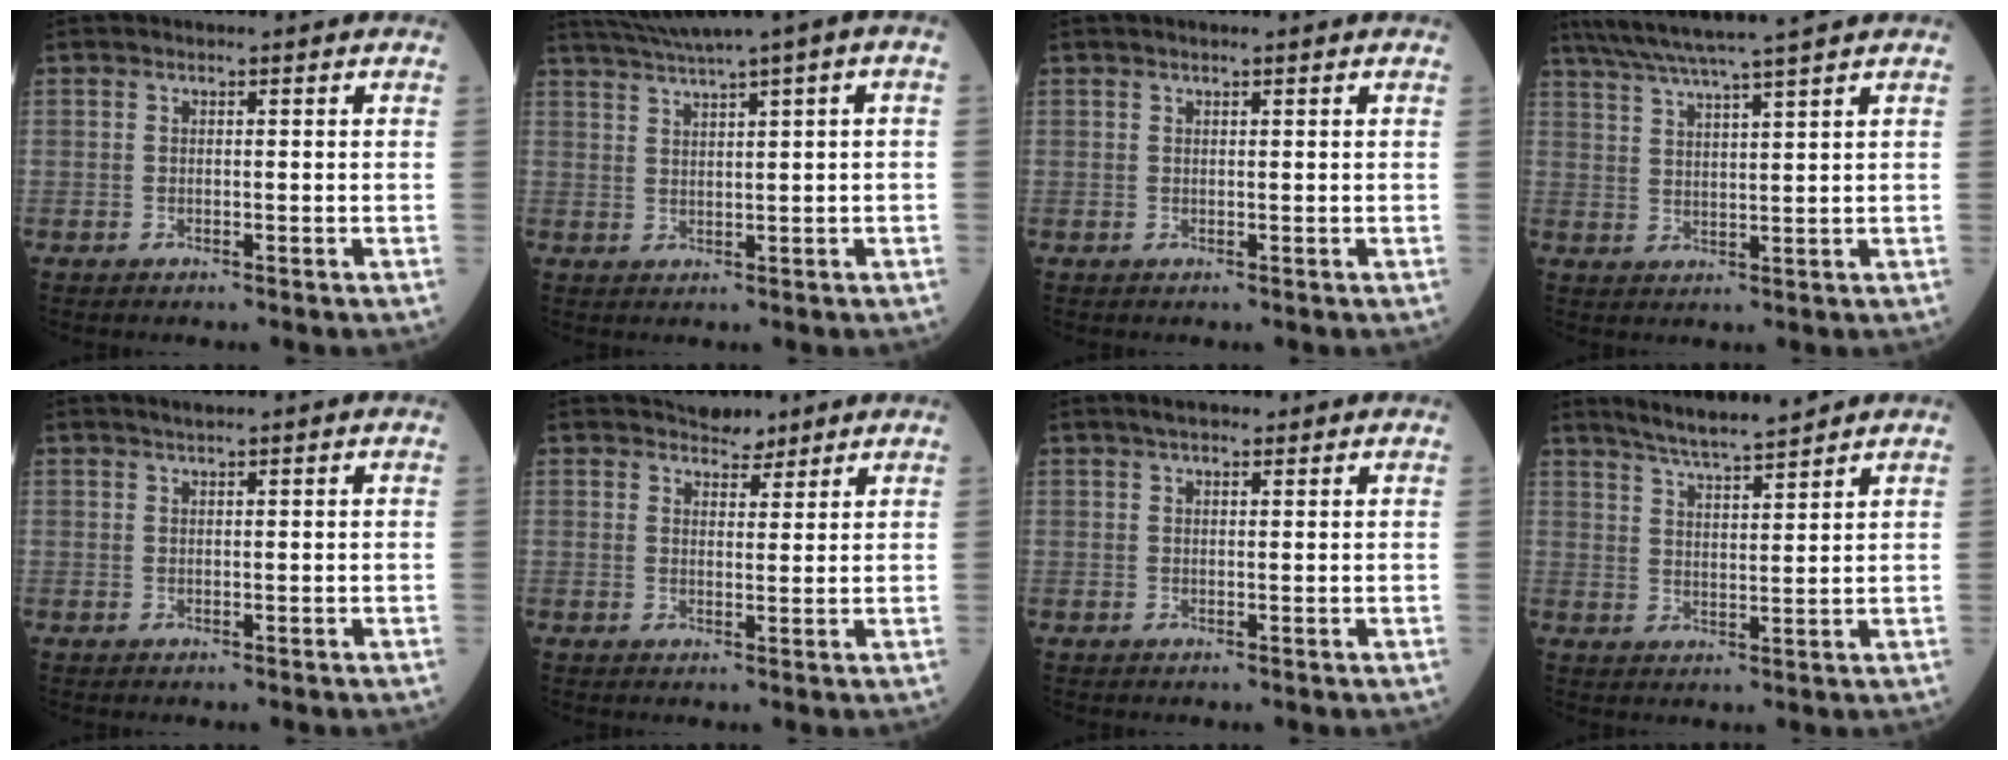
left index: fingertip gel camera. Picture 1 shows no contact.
{"total": 6.8, "force": [4.5, -1.0, 5.0], "torque": [-0.086, 0.026, 0.079]}
{"total": 1.5, "force": [1.3, 0.1, 0.7], "torque": [-0.009, 0.015, 0.020]}
{"total": 11.5, "force": [9.7, -1.1, 6.0], "torque": [-0.102, 0.024, 0.151]}
{"total": 0.9, "force": [0.8, 0.0, 0.4], "torque": [-0.009, 0.003, 0.018]}
{"total": 3.6, "force": [3.1, 1.6, 0.7], "torque": [-0.008, 0.005, 0.046]}
{"total": 3.1, "force": [2.4, 1.0, 1.7], "torque": [-0.028, 0.019, 0.037]}
{"total": 7.5, "force": [6.9, 0.0, 2.9], "torque": [-0.057, 0.008, 0.120]}